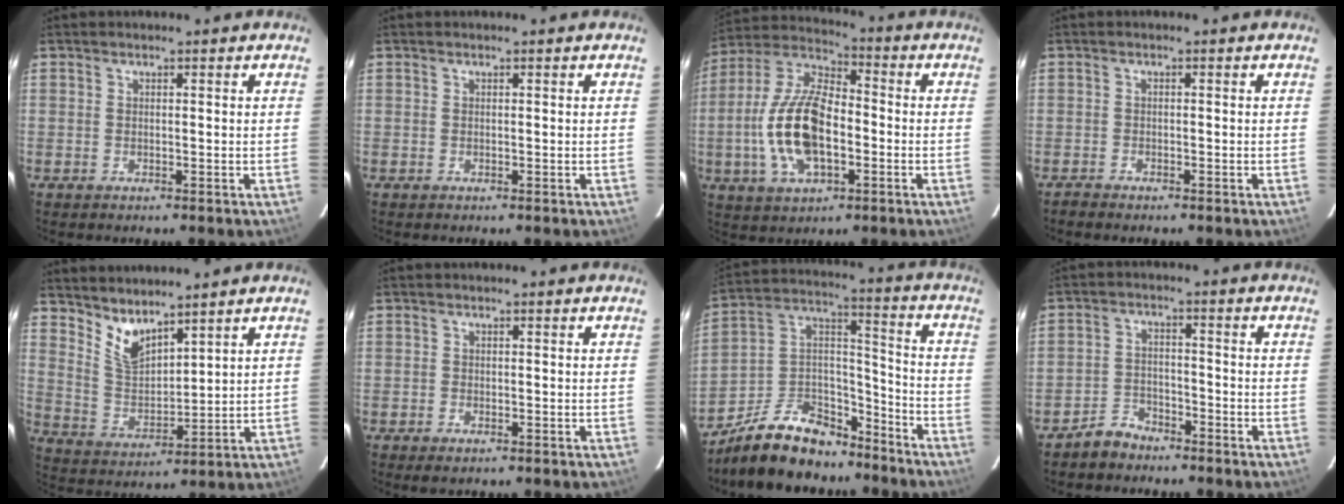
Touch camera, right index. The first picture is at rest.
{"total": 0.0}
{"total": 16.6, "force": [-3.5, 7.8, 14.2], "torque": [-0.301, 0.003, -0.066]}
{"total": 1.9, "force": [-1.7, 0.4, 0.6], "torque": [-0.022, -0.005, -0.031]}
{"total": 7.1, "force": [5.7, 2.3, 3.6], "torque": [-0.067, -0.008, 0.119]}
{"total": 1.4, "force": [-0.9, 0.6, 0.8], "torque": [-0.014, -0.005, -0.017]}
{"total": 17.0, "force": [-12.8, 8.4, 7.3], "torque": [-0.157, 0.054, -0.204]}
{"total": 4.7, "force": [-4.0, 2.4, 0.6], "torque": [-0.025, 0.015, -0.073]}